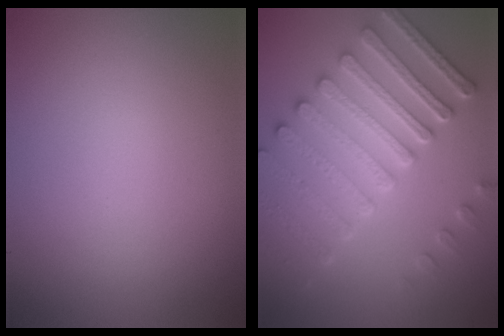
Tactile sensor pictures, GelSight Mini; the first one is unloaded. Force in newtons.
{"total": 7.3, "press": 6.3, "slide": 3.6}